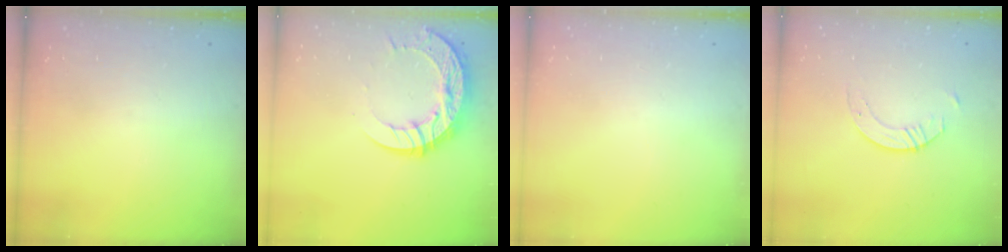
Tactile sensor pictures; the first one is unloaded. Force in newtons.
{"total": 14.0, "press": 14.0, "slide": 1.3}
{"total": 0.0}
{"total": 3.5, "press": 3.5, "slide": 0.4}